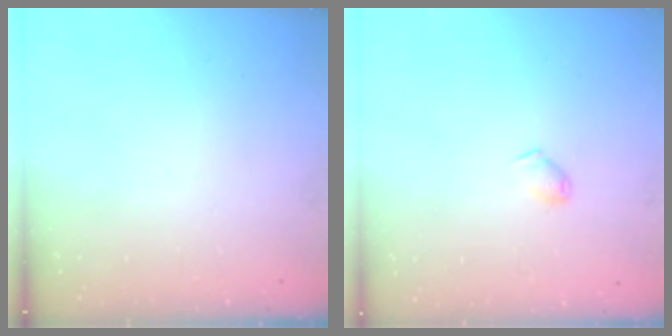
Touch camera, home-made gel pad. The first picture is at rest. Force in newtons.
{"total": 4.4, "press": 4.3, "slide": 0.8}